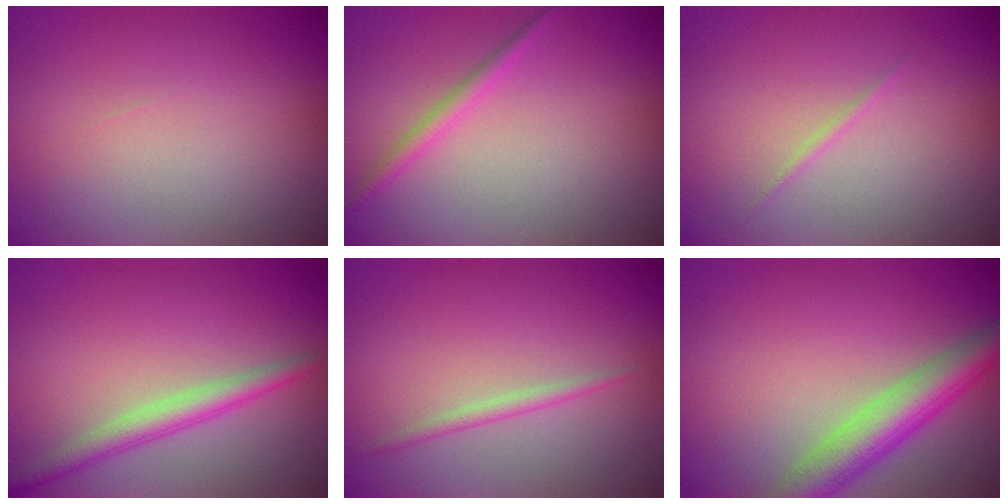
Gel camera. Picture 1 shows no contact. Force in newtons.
{"total": 1.4, "press": 1.4, "slide": 0.0}
{"total": 0.6, "press": 0.6, "slide": 0.0}
{"total": 2.7, "press": 2.7, "slide": 0.1}
{"total": 1.1, "press": 1.1, "slide": 0.1}
{"total": 5.9, "press": 5.9, "slide": 0.2}